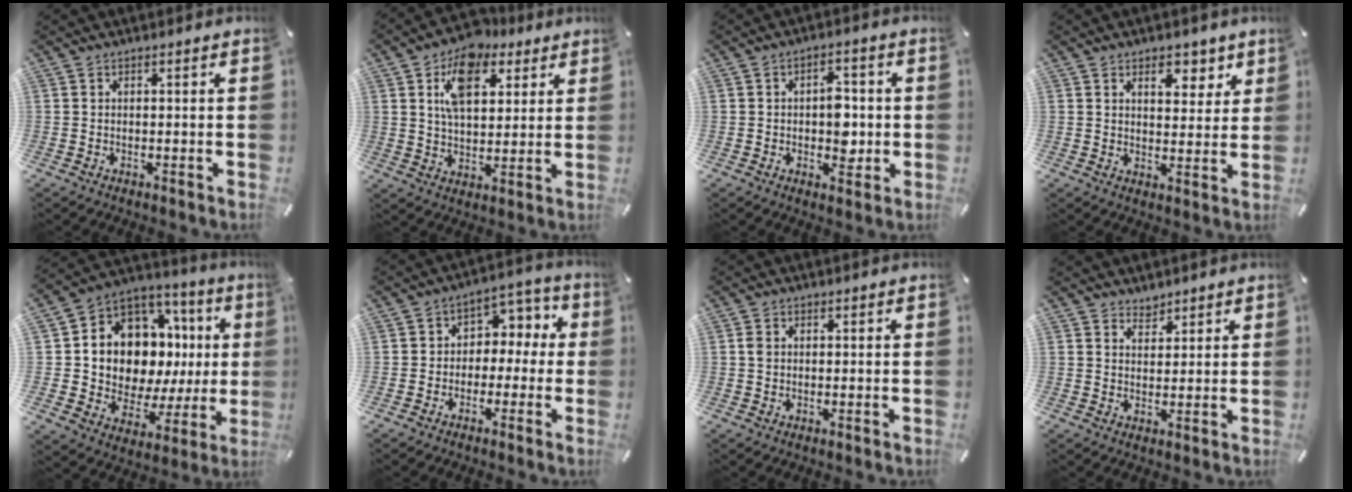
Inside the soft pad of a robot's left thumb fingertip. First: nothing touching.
{"total": 12.3, "force": [5.8, 7.7, 7.6], "torque": [-0.128, -0.009, 0.104]}
{"total": 6.9, "force": [-0.5, 4.4, 5.3], "torque": [-0.055, -0.003, -0.015]}
{"total": 6.6, "force": [3.9, 4.3, 3.2], "torque": [-0.016, -0.020, 0.057]}
{"total": 12.1, "force": [3.8, 9.6, 6.5], "torque": [-0.108, -0.062, 0.073]}
{"total": 6.5, "force": [-0.9, 6.1, 2.2], "torque": [-0.027, 0.011, -0.022]}
{"total": 1.5, "force": [0.3, 1.2, 0.8], "torque": [-0.018, 0.006, 0.003]}
{"total": 2.9, "force": [2.5, 1.6, -0.1], "torque": [0.014, -0.017, 0.045]}